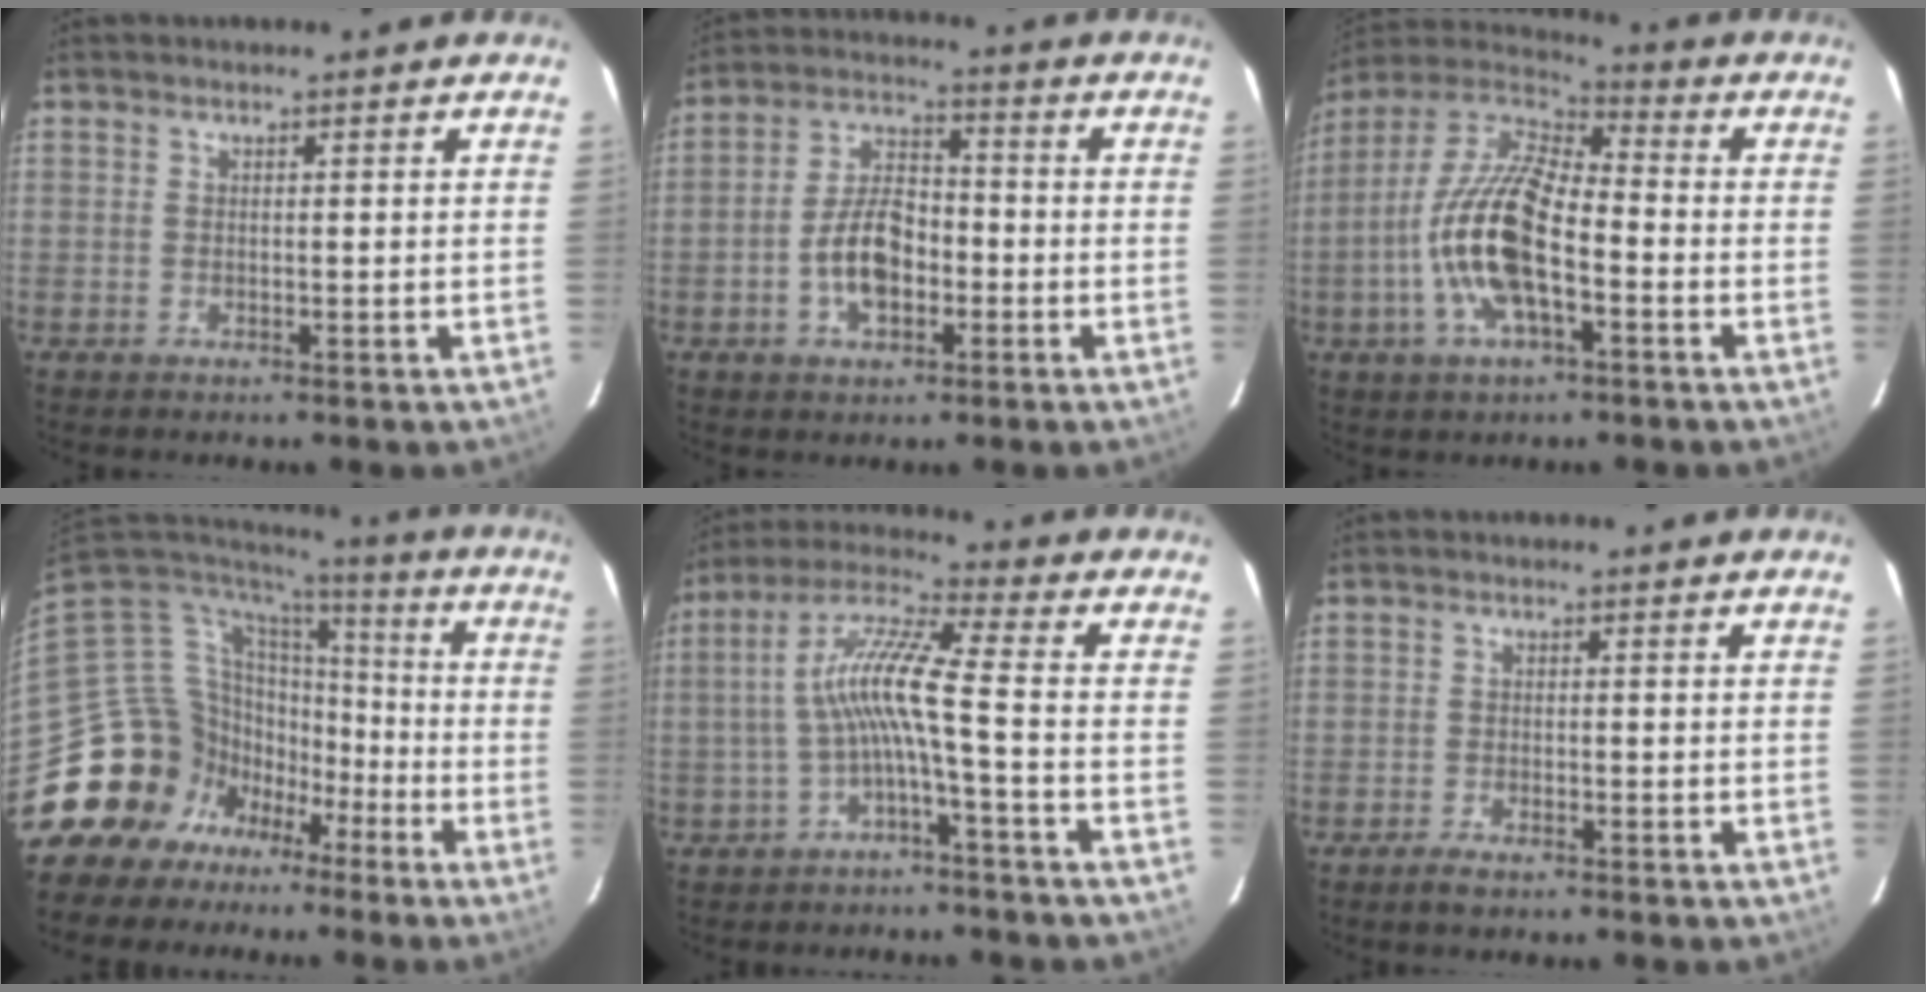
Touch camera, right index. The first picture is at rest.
{"total": 9.5, "force": [-3.0, 5.2, 7.3], "torque": [-0.144, 0.018, -0.049]}
{"total": 16.9, "force": [-4.8, 6.6, 14.8], "torque": [-0.299, -0.002, -0.098]}
{"total": 15.8, "force": [-8.5, 13.2, 2.0], "torque": [-0.065, 0.048, -0.142]}
{"total": 8.7, "force": [-2.4, -0.5, 8.4], "torque": [-0.184, 0.016, -0.045]}
{"total": 2.4, "force": [-2.0, 0.5, 1.3], "torque": [-0.036, -0.003, -0.038]}